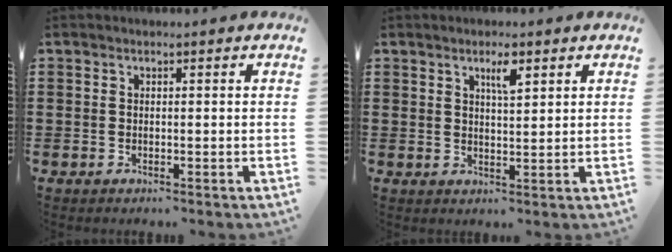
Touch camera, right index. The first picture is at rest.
{"total": 3.1, "force": [1.8, 0.7, 2.4], "torque": [-0.044, 0.002, 0.028]}